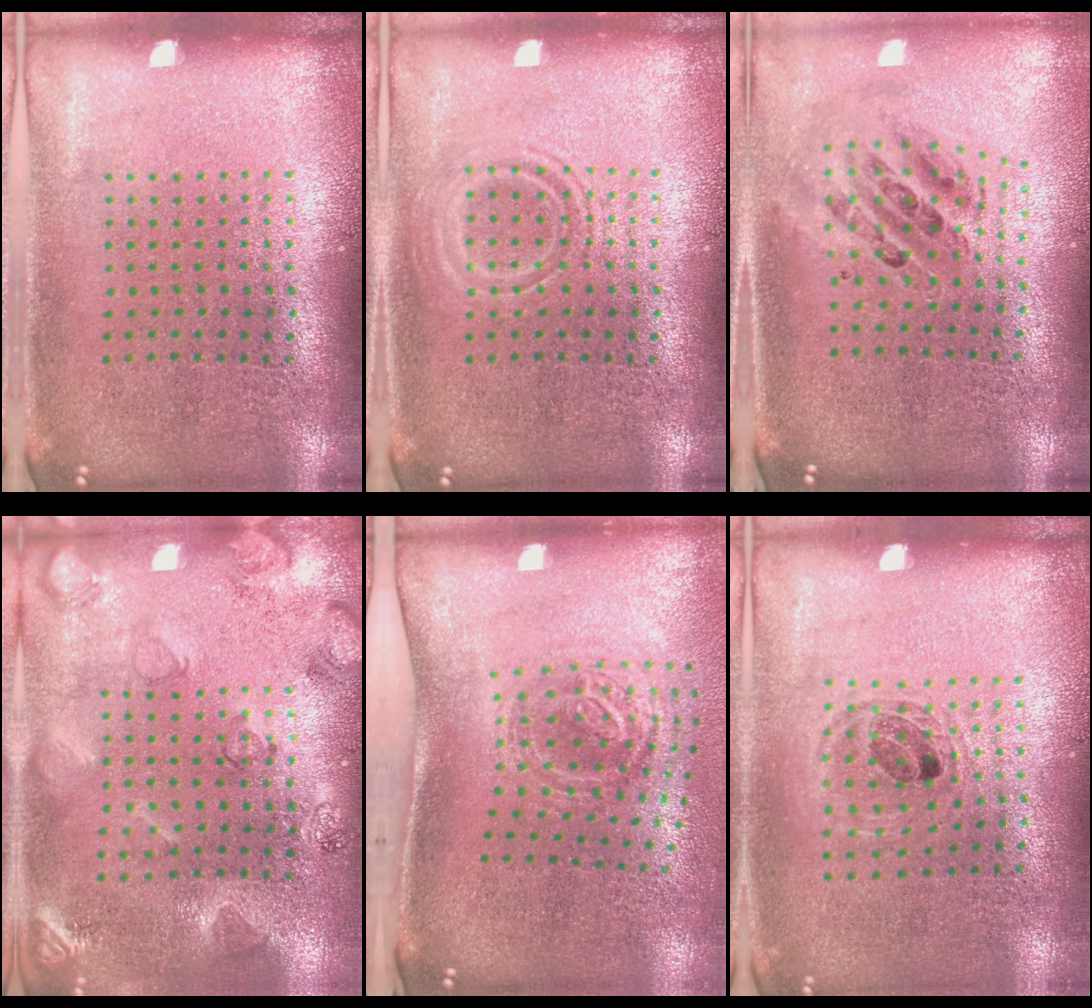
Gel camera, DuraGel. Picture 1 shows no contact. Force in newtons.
{"total": 2.1, "press": 2.1, "slide": 0.3}
{"total": 1.0, "press": 0.9, "slide": 0.3}
{"total": 2.1, "press": 2.0, "slide": 0.8}
{"total": 1.8, "press": 1.2, "slide": 1.3}
{"total": 0.9, "press": 0.9, "slide": 0.2}